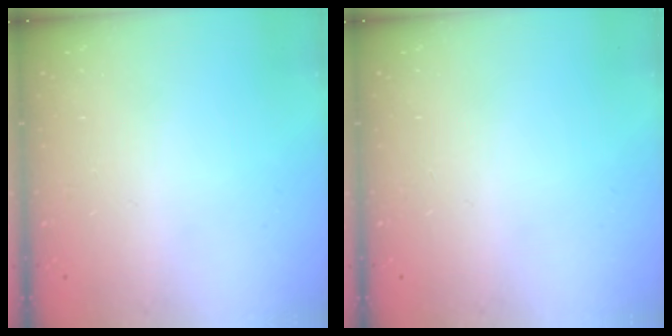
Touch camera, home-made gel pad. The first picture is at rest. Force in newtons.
{"total": 0.0}